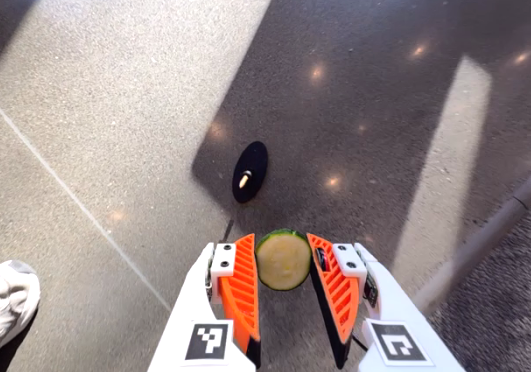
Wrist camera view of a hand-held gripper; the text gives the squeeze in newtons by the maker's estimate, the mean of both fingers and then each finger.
{"total": 7.9, "left": 7.8, "right": 8.1}